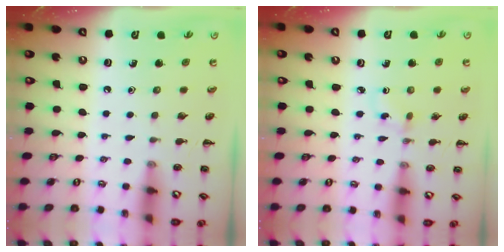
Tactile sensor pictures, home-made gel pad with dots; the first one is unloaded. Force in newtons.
{"total": 1.7, "press": 1.5, "slide": 0.9}